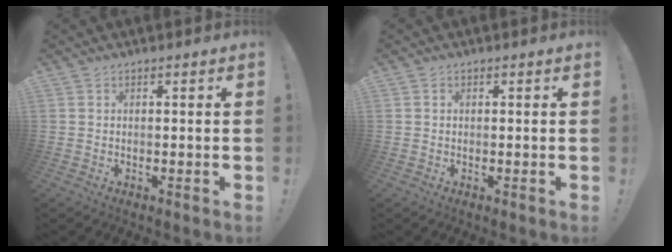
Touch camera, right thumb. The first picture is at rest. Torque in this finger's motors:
{"motor_torque": [0.28, 0.18, -0.20, -0.05, 0.08]}